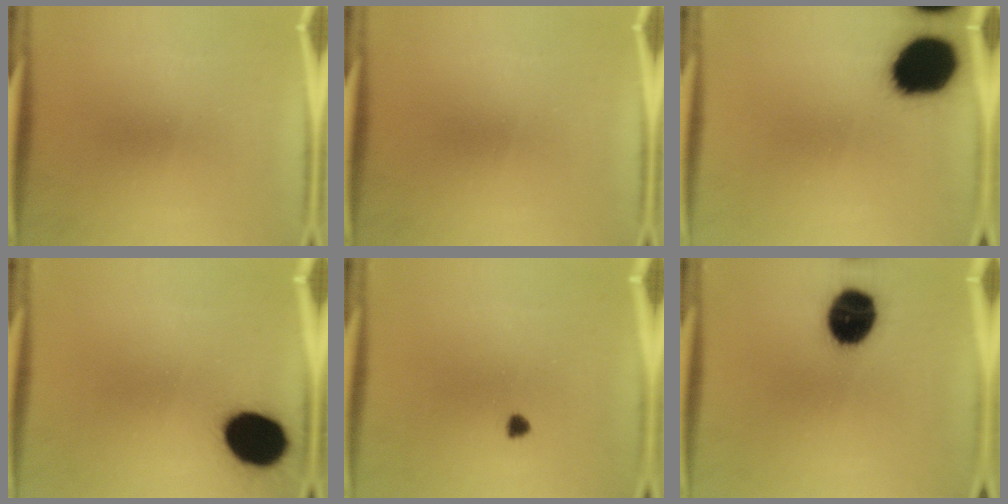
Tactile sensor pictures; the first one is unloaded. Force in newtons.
{"total": 0.0}
{"total": 18.7}
{"total": 15.2}
{"total": 1.2}
{"total": 14.2}